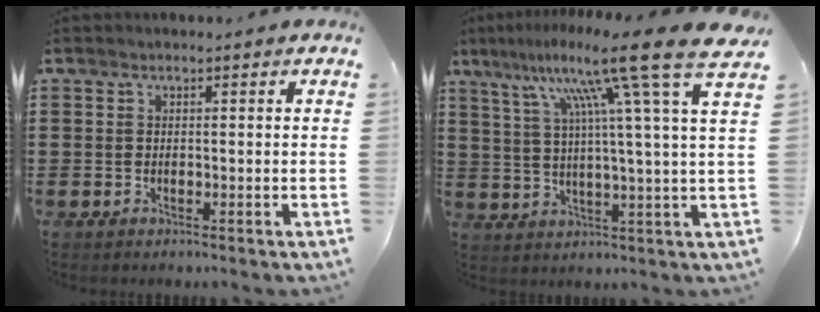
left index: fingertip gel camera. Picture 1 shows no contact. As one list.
[{"total": 15.3, "force": [8.5, -0.9, 12.7], "torque": [-0.237, -0.038, 0.116]}]